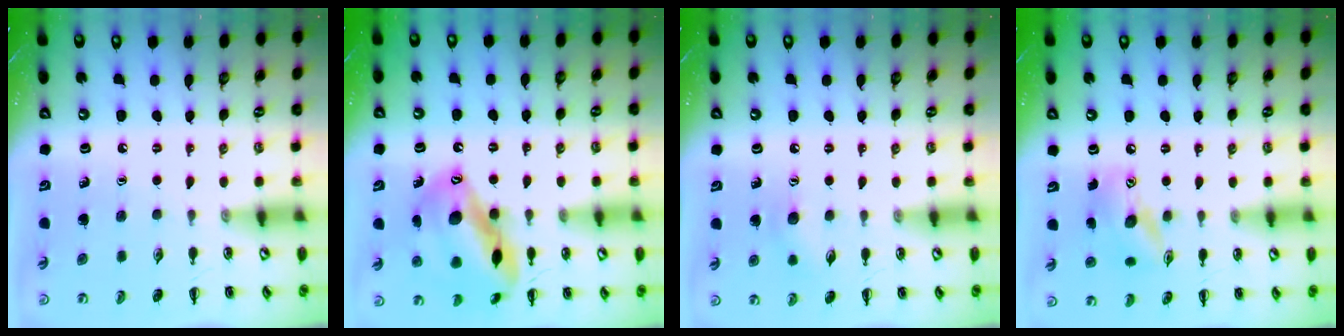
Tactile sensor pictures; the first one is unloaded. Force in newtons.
{"total": 18.6, "press": 18.6, "slide": 1.6}
{"total": 6.3, "press": 6.2, "slide": 1.2}
{"total": 12.6, "press": 12.5, "slide": 1.9}